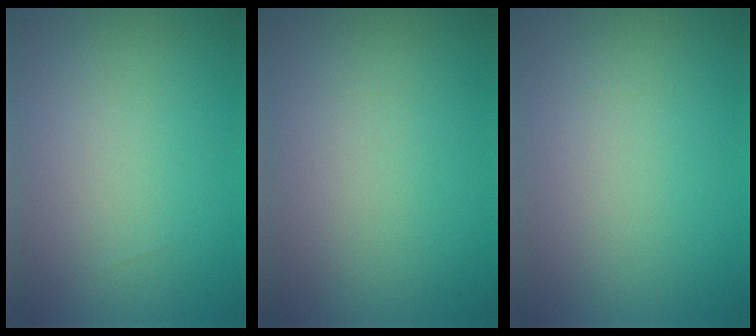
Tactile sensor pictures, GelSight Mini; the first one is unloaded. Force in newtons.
{"total": 0.0}
{"total": 0.0}